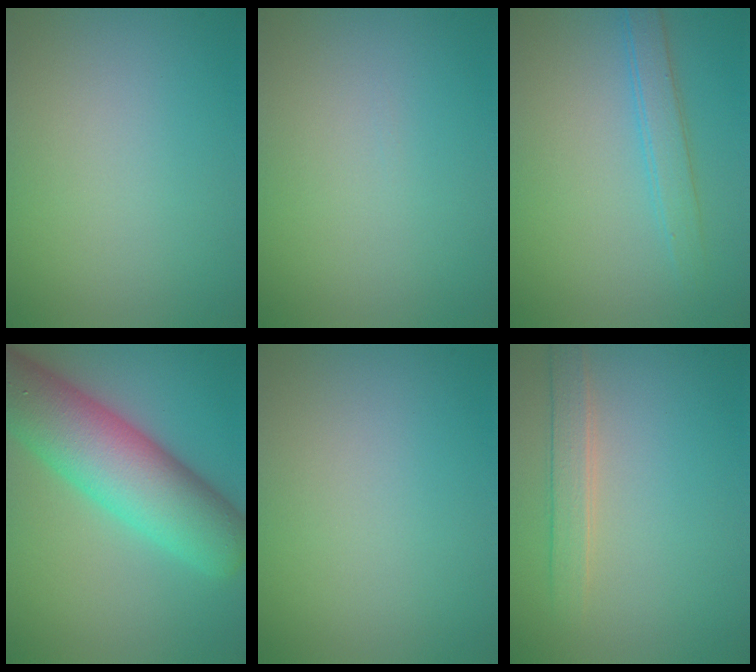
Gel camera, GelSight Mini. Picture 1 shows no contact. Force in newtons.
{"total": 0.0}
{"total": 2.5, "press": 2.5, "slide": 0.1}
{"total": 10.8, "press": 10.7, "slide": 0.4}
{"total": 0.0}
{"total": 2.2, "press": 2.2, "slide": 0.1}